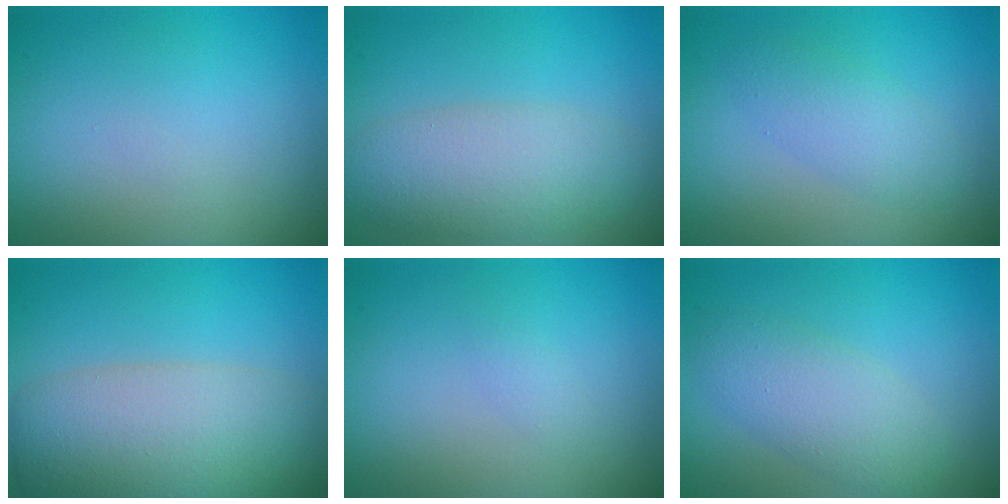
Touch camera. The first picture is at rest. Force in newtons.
{"total": 5.1, "press": 5.1, "slide": 0.4}
{"total": 2.7, "press": 2.7, "slide": 0.1}
{"total": 8.1, "press": 8.1, "slide": 0.5}
{"total": 0.7, "press": 0.7, "slide": 0.1}
{"total": 3.8, "press": 3.8, "slide": 0.1}